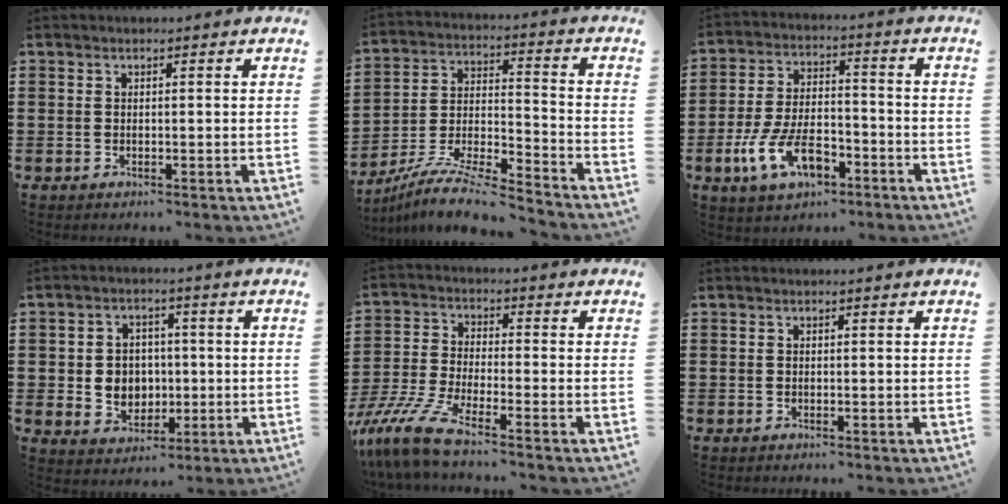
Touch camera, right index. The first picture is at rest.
{"total": 9.9, "force": [-9.2, 0.2, 3.6], "torque": [-0.065, 0.007, -0.182]}
{"total": 10.0, "force": [-4.8, 4.6, 7.4], "torque": [-0.166, -0.001, -0.089]}
{"total": 5.0, "force": [0.0, 4.6, 1.8], "torque": [-0.037, 0.005, -0.004]}
{"total": 7.9, "force": [-6.6, 0.2, 4.4], "torque": [-0.126, -0.018, -0.139]}
{"total": 0.0}